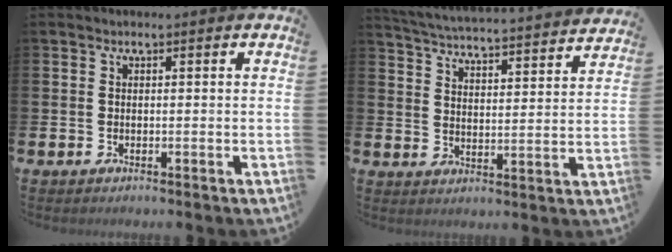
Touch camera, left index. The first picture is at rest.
{"total": 4.8, "force": [4.8, 0.1, 0.7], "torque": [-0.036, -0.046, 0.078]}